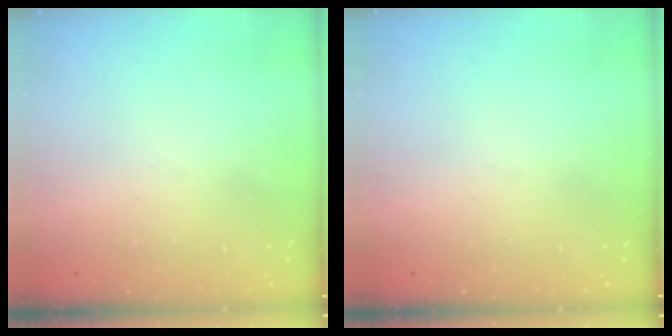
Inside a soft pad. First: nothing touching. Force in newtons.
{"total": 0.0}